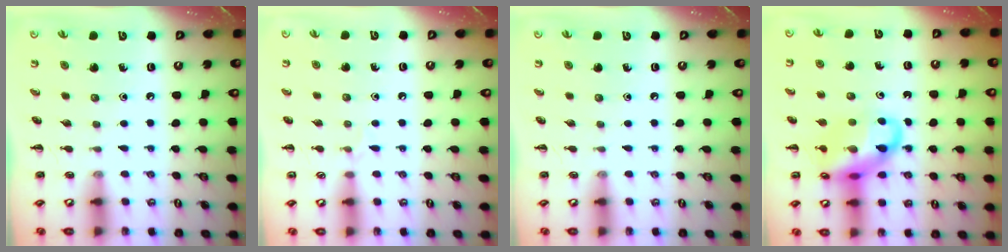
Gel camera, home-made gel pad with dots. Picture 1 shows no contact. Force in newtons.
{"total": 4.2, "press": 3.9, "slide": 1.5}
{"total": 0.0}
{"total": 16.9, "press": 16.7, "slide": 2.5}